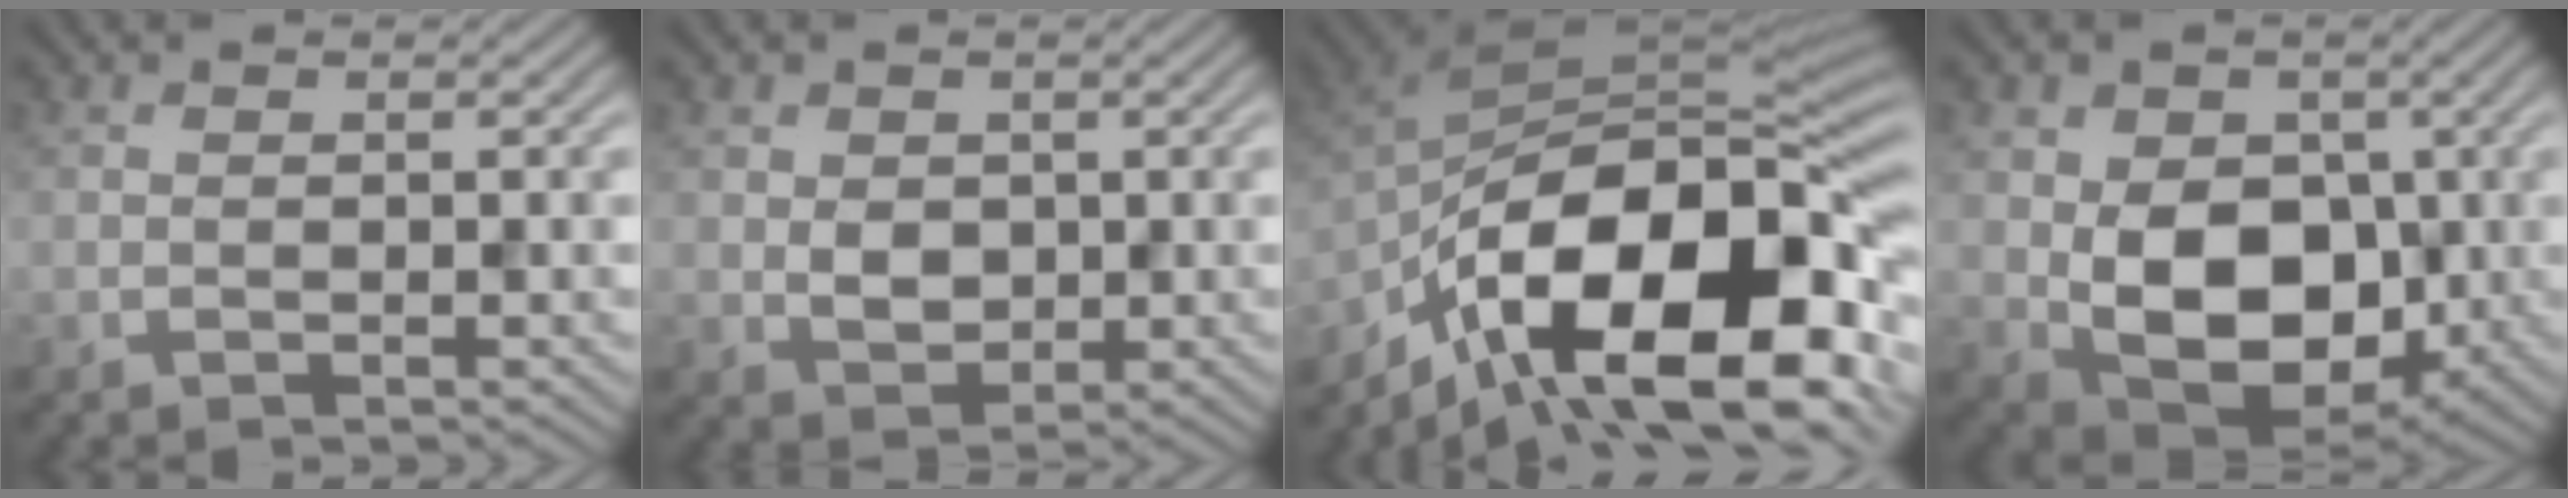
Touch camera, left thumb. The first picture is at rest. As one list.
[{"total": 2.7, "force": [0.5, 2.3, 1.3], "torque": [-0.038, -0.005, 0.011]}, {"total": 18.7, "force": [-9.8, 8.4, 13.6], "torque": [-0.226, -0.014, -0.167]}, {"total": 10.4, "force": [-0.9, 7.7, 7.0], "torque": [-0.134, -0.021, -0.017]}]